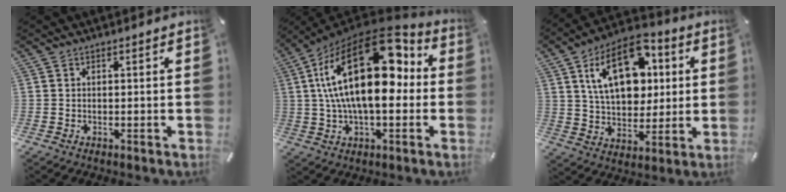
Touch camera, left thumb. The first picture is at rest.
{"total": 25.9, "force": [5.4, 13.3, 21.5], "torque": [-0.375, -0.030, 0.091]}
{"total": 18.9, "force": [6.2, 12.1, 13.1], "torque": [-0.226, -0.010, 0.106]}